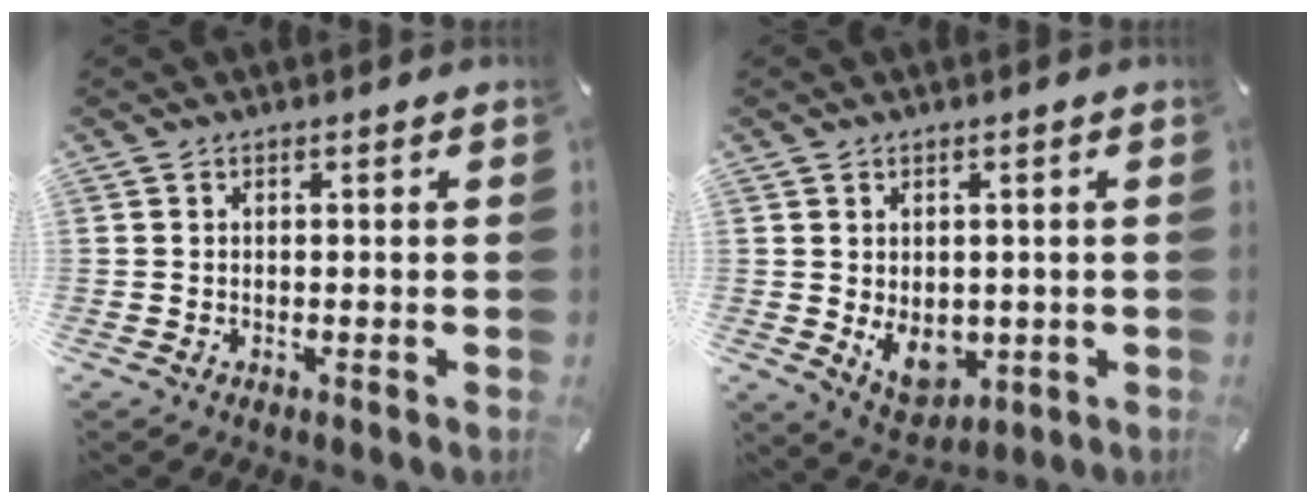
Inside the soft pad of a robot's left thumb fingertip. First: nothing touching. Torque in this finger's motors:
{"motor_torque": [0.78, 0.88, 0.10, 0.08, 0.07]}